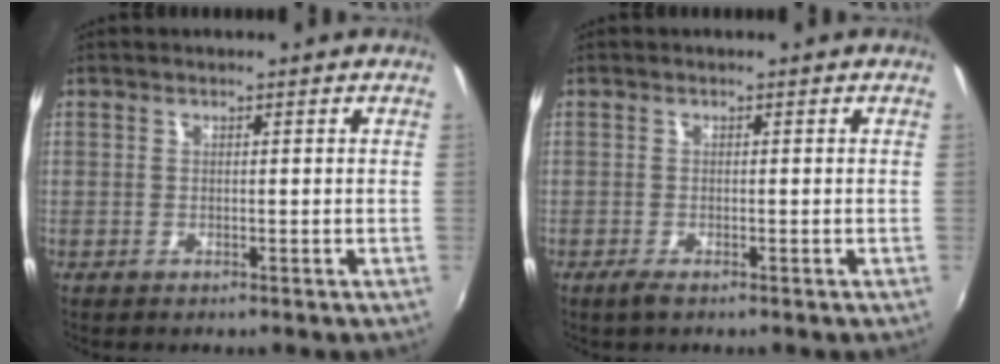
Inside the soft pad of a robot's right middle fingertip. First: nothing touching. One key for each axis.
{"total": 1.6, "fx": -1.1, "fy": 0.3, "fz": 1.2, "tx": -0.025, "ty": -0.006, "tz": -0.021}